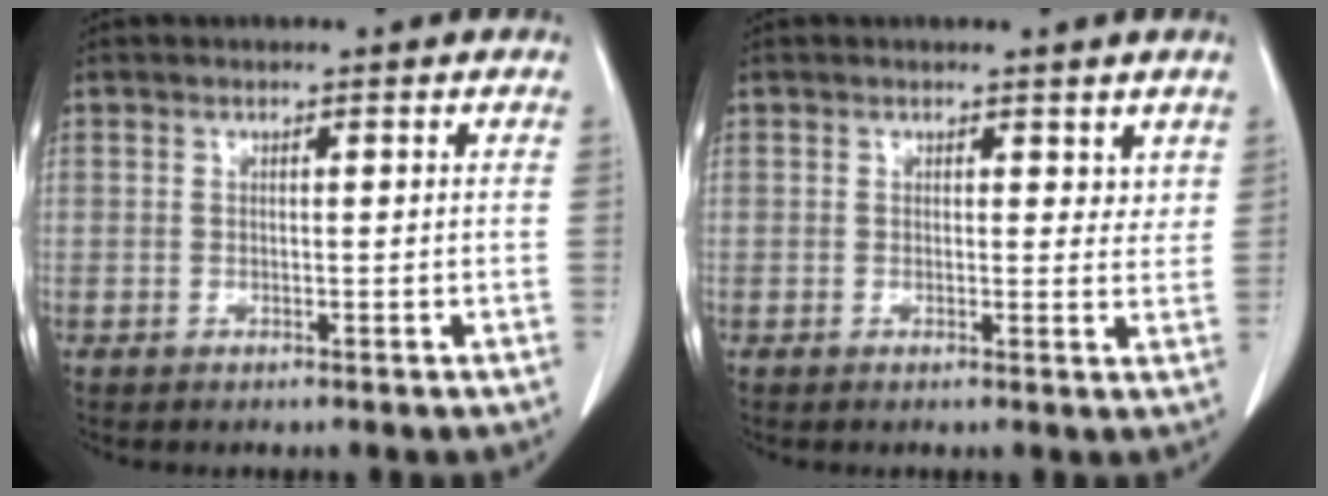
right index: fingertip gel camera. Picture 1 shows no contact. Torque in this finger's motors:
{"motor_torque": [-0.12, 0.15, -0.01, -0.01]}